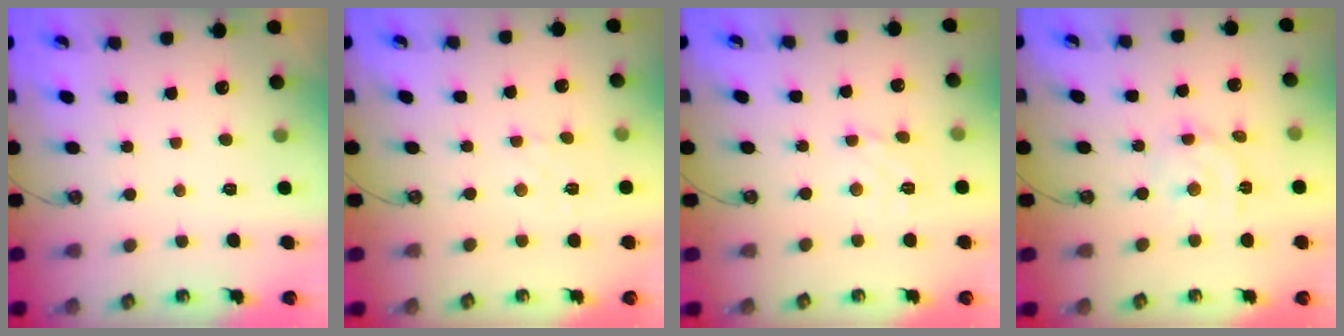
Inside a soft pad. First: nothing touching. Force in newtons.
{"total": 2.0, "press": 1.9, "slide": 0.6}
{"total": 3.8, "press": 3.8, "slide": 0.4}
{"total": 8.4, "press": 8.3, "slide": 1.3}